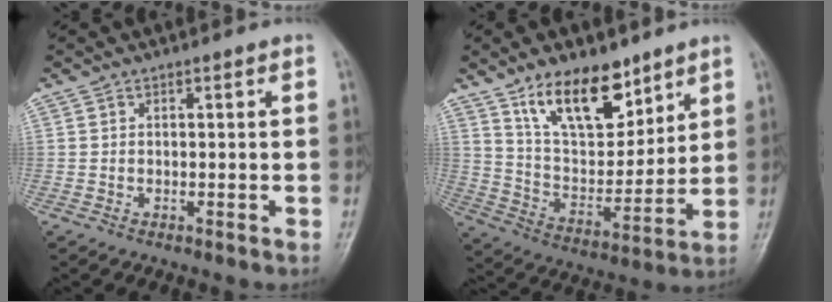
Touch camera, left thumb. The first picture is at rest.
{"total": 15.3, "force": [10.2, 7.3, 8.8], "torque": [-0.103, -0.065, 0.189]}